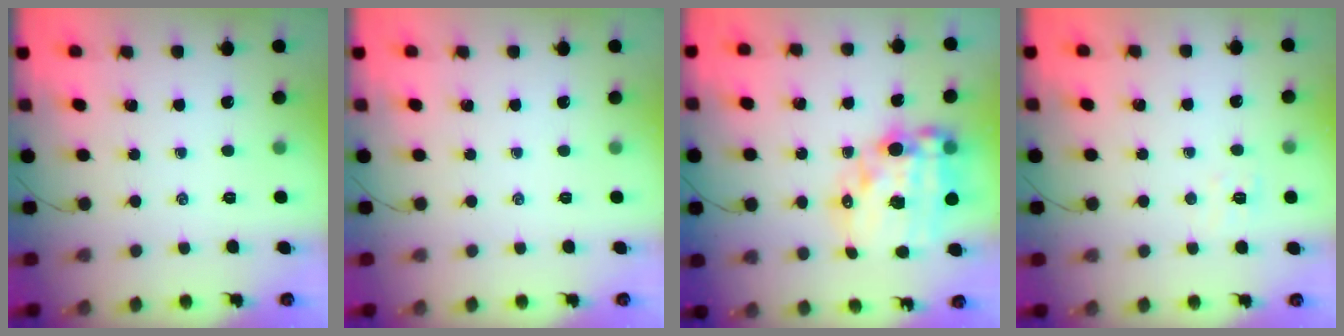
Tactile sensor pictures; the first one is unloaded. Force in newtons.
{"total": 0.0}
{"total": 20.5, "press": 20.1, "slide": 4.4}
{"total": 5.3, "press": 5.1, "slide": 1.2}